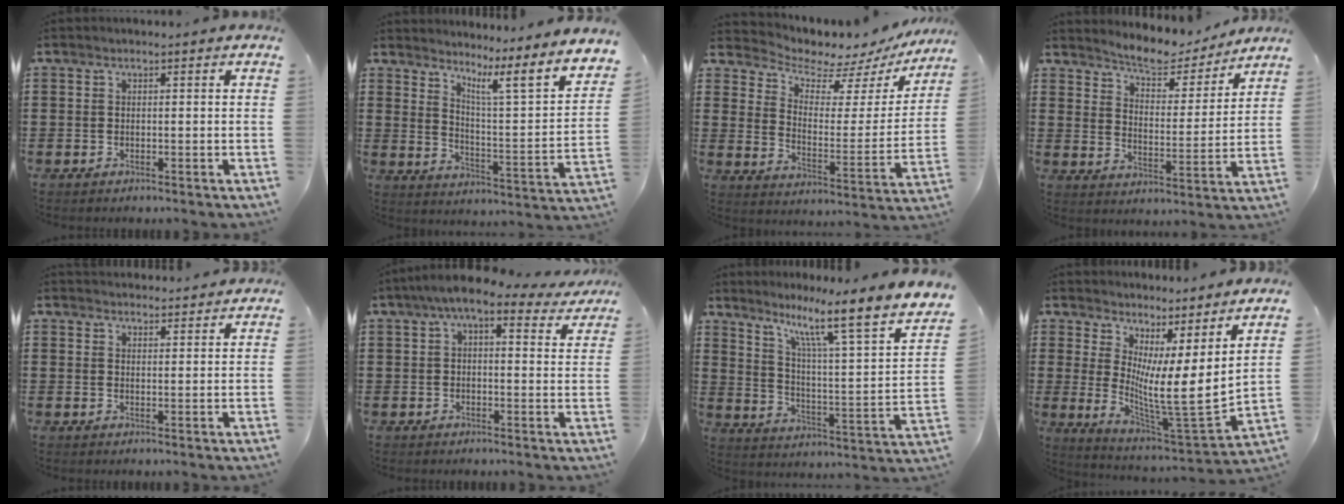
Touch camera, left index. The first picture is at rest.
{"total": 7.0, "force": [5.0, 0.1, 5.0], "torque": [-0.091, -0.056, 0.070]}
{"total": 5.2, "force": [4.7, 1.8, 1.3], "torque": [-0.049, -0.040, 0.073]}
{"total": 6.1, "force": [5.8, 1.4, 1.3], "torque": [-0.048, -0.037, 0.095]}
{"total": 2.5, "force": [2.4, 0.2, -0.2], "torque": [-0.003, -0.005, 0.048]}
{"total": 6.6, "force": [4.2, 1.6, 4.7], "torque": [-0.101, 0.001, 0.074]}
{"total": 10.2, "force": [7.3, 0.4, 7.2], "torque": [-0.144, -0.062, 0.102]}
{"total": 7.5, "force": [2.5, 0.5, 7.1], "torque": [-0.122, -0.055, 0.043]}